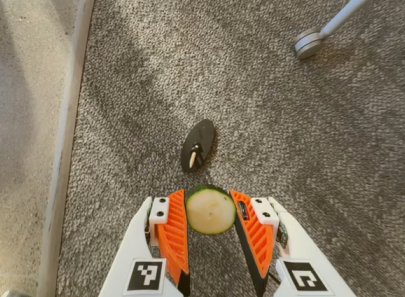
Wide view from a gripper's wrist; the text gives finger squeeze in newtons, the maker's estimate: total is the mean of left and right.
{"total": 8.3, "left": 7.7, "right": 8.8}